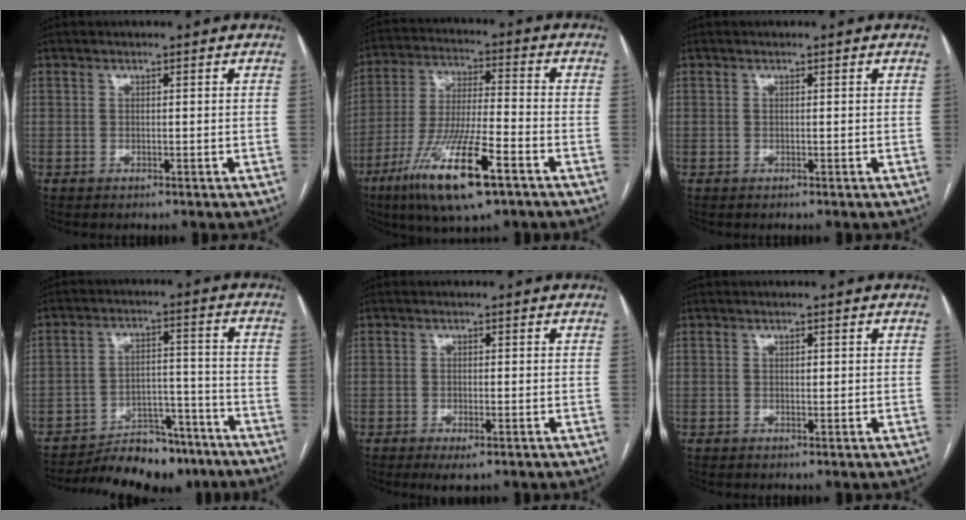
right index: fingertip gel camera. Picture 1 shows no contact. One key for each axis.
{"total": 16.0, "fx": -8.6, "fy": 2.1, "fz": 13.3, "tx": -0.274, "ty": -0.031, "tz": -0.152}
{"total": 0.0}
{"total": 13.8, "fx": -12.2, "fy": 4.9, "fz": 4.3, "tx": -0.048, "ty": 0.024, "tz": -0.176}
{"total": 2.8, "fx": -1.6, "fy": 0.8, "fz": 2.2, "tx": -0.038, "ty": -0.004, "tz": -0.021}
{"total": 0.5, "fx": 0.1, "fy": 0.3, "fz": 0.4, "tx": -0.008, "ty": 0.000, "tz": 0.002}